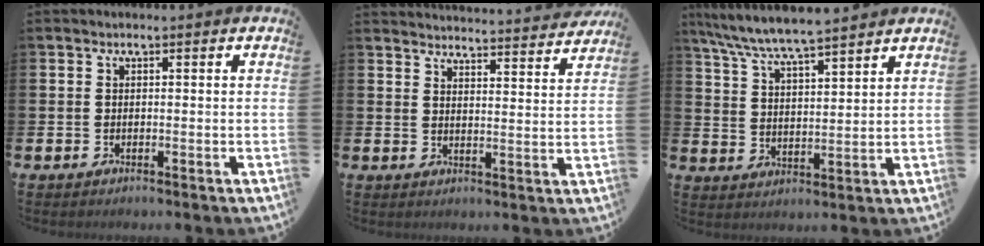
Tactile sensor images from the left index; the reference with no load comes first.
{"total": 4.5, "force": [4.5, -0.1, 0.2], "torque": [-0.002, -0.041, 0.075]}
{"total": 7.0, "force": [6.8, 0.1, 1.7], "torque": [-0.060, -0.039, 0.121]}